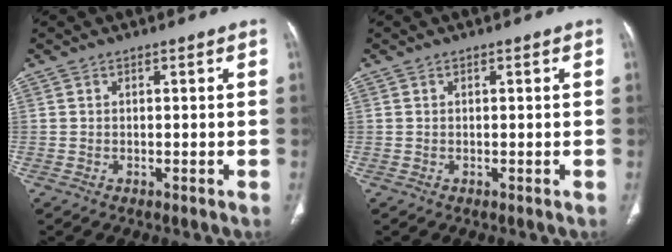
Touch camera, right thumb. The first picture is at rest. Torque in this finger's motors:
{"motor_torque": [-0.01, 0.04, -0.08, 0.00, 0.04]}